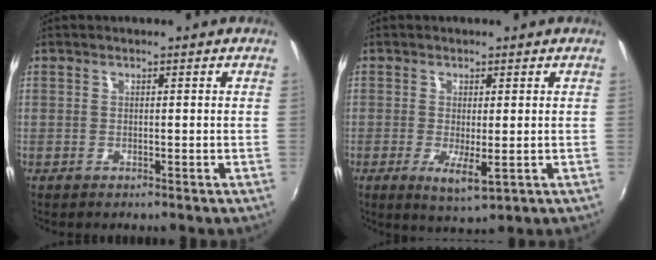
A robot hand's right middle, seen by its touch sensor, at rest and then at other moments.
{"total": 4.7, "force": [-1.0, 1.1, 4.4], "torque": [-0.086, -0.017, -0.014]}